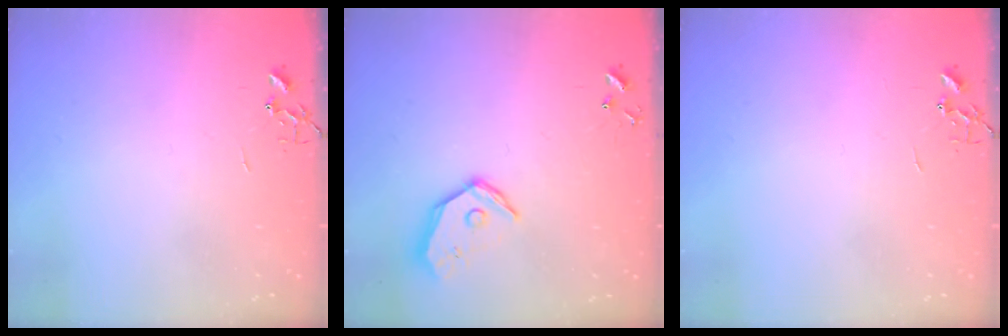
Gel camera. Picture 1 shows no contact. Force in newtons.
{"total": 12.3, "press": 12.1, "slide": 1.9}
{"total": 0.0}